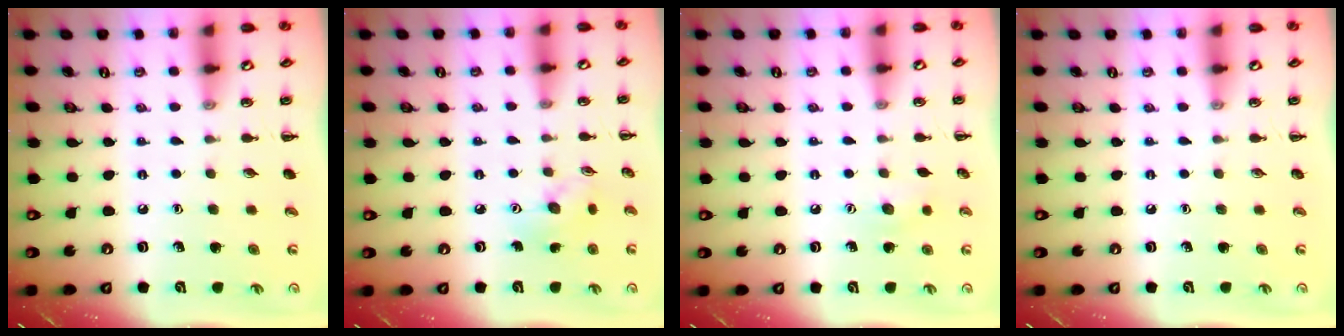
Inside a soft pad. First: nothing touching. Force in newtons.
{"total": 5.8, "press": 5.8, "slide": 0.3}
{"total": 6.3, "press": 6.1, "slide": 1.4}
{"total": 0.0}